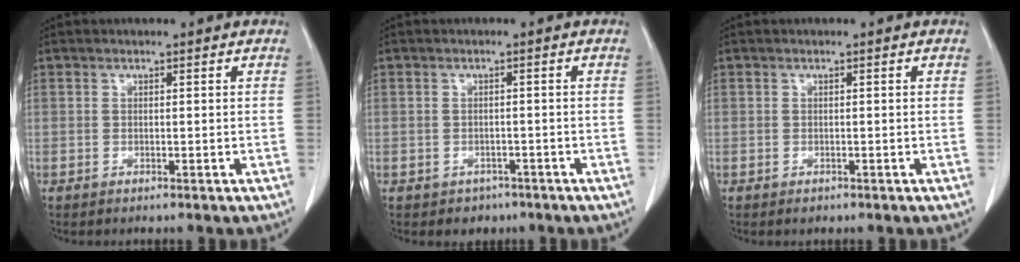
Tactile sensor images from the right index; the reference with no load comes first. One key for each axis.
{"total": 2.5, "fx": -1.4, "fy": 2.0, "fz": 0.1, "tx": -0.001, "ty": 0.010, "tz": -0.015}
{"total": 0.6, "fx": -0.3, "fy": 0.4, "fz": 0.2, "tx": 0.001, "ty": 0.003, "tz": -0.003}